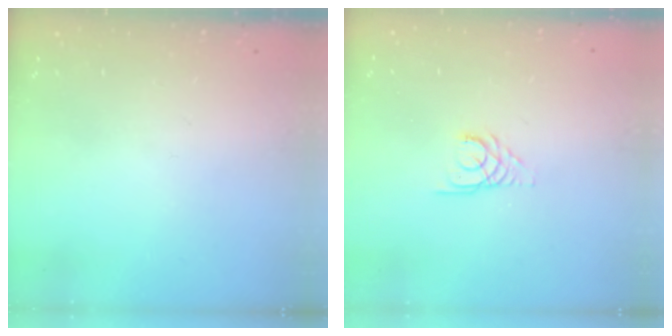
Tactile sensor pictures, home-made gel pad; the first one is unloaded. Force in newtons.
{"total": 2.7, "press": 2.7, "slide": 0.3}